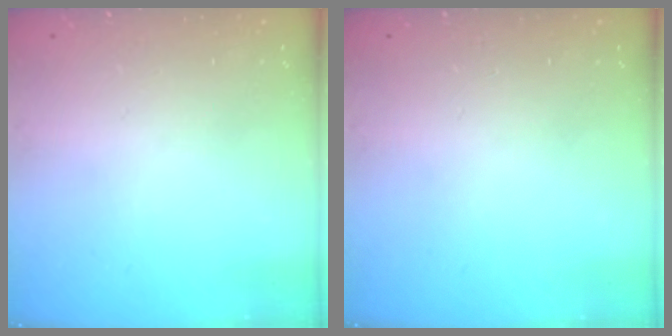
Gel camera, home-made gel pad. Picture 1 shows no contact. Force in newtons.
{"total": 0.0}